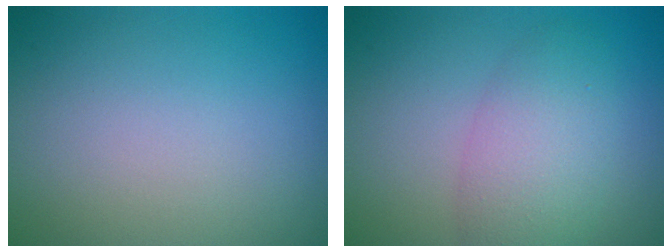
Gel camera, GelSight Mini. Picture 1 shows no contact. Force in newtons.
{"total": 4.5, "press": 4.5, "slide": 0.2}